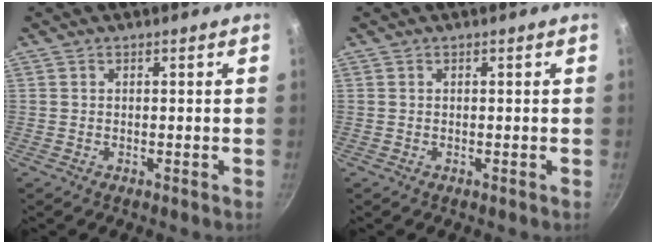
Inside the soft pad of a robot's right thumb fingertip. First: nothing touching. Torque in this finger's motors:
{"motor_torque": [-0.06, 0.04, 0.26, 0.07, 0.04]}